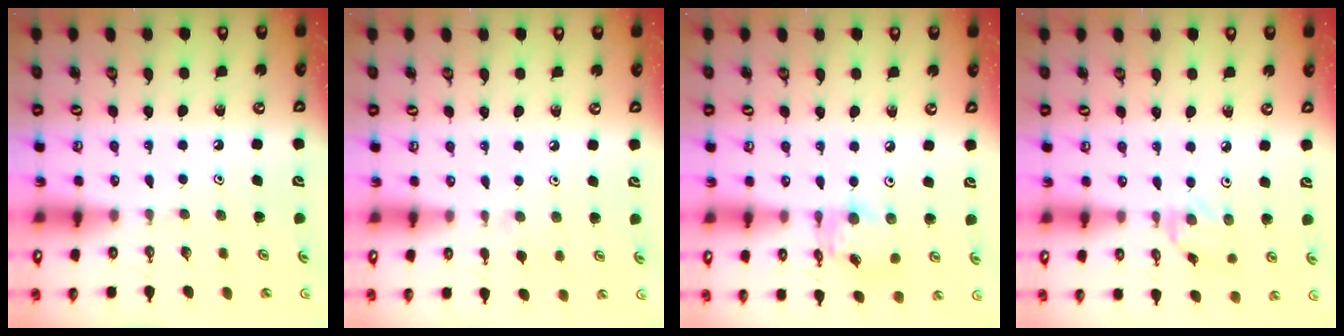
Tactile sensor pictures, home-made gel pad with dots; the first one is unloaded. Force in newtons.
{"total": 3.7, "press": 3.7, "slide": 0.7}
{"total": 11.2, "press": 11.2, "slide": 0.9}
{"total": 3.0, "press": 2.9, "slide": 0.4}